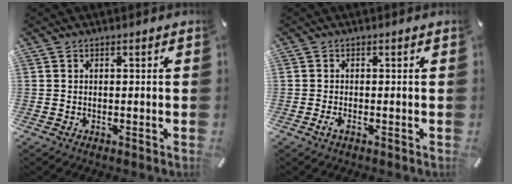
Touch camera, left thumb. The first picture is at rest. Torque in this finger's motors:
{"motor_torque": [-0.02, 0.03, -0.09, 0.10, 0.00]}